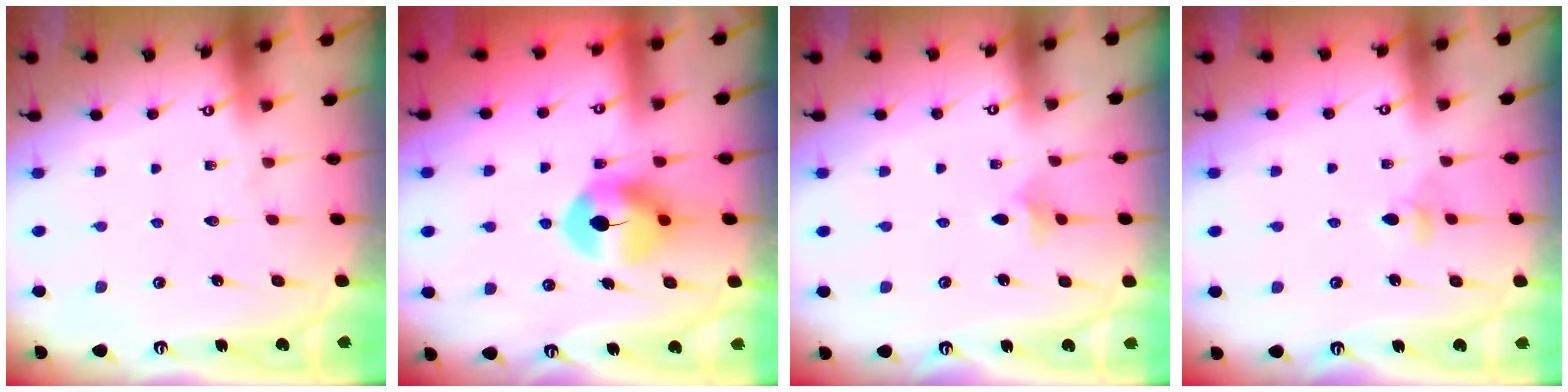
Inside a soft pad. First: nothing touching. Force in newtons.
{"total": 8.8, "press": 8.8, "slide": 0.3}
{"total": 4.6, "press": 4.6, "slide": 0.7}
{"total": 3.6, "press": 3.5, "slide": 0.8}